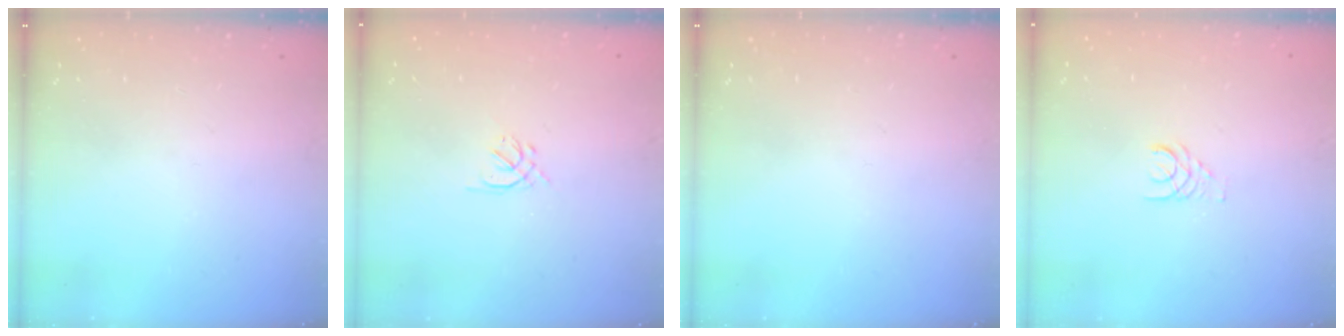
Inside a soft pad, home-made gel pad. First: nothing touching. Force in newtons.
{"total": 1.3, "press": 1.2, "slide": 0.5}
{"total": 0.0}
{"total": 1.7, "press": 1.7, "slide": 0.2}